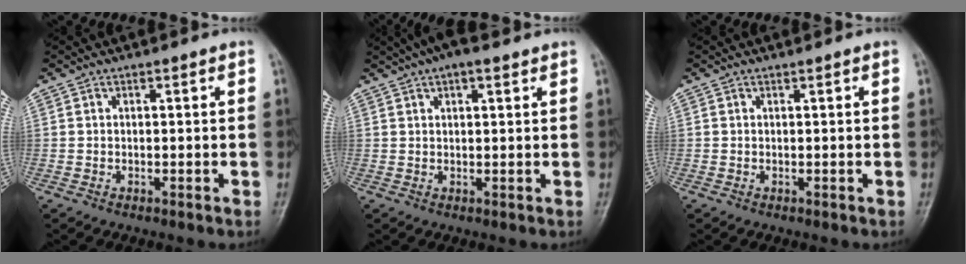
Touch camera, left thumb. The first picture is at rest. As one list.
[{"total": 6.1, "force": [3.8, 2.3, 4.2], "torque": [-0.064, 0.015, 0.057]}, {"total": 0.0}]